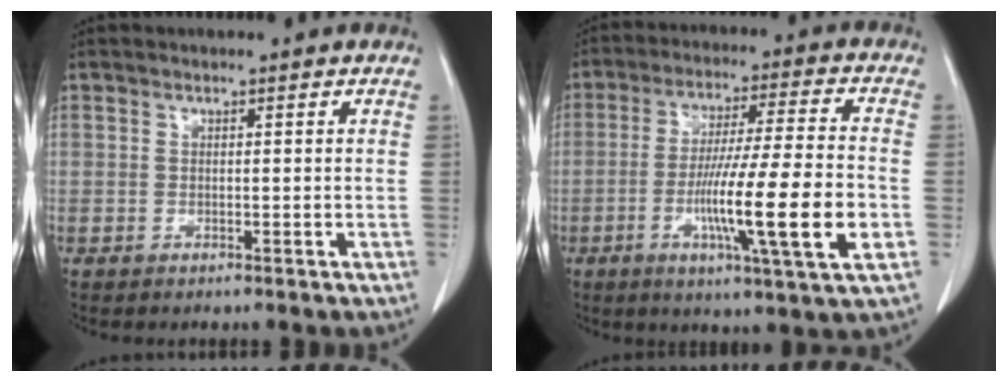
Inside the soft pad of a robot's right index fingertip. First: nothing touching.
{"total": 16.0, "force": [-4.0, -0.1, 15.4], "torque": [-0.264, -0.013, -0.068]}